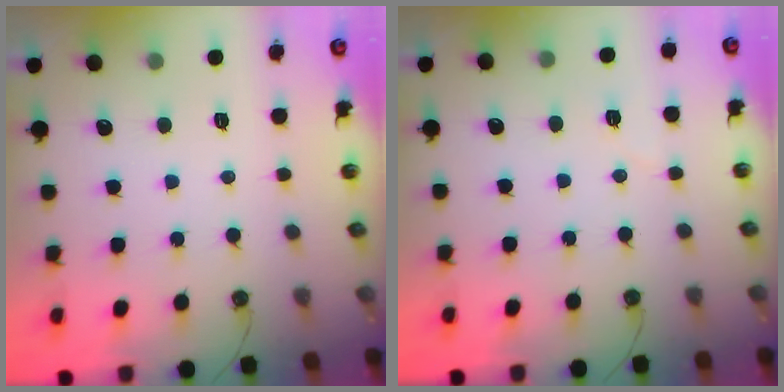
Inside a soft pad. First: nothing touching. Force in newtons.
{"total": 4.1, "press": 3.6, "slide": 2.0}